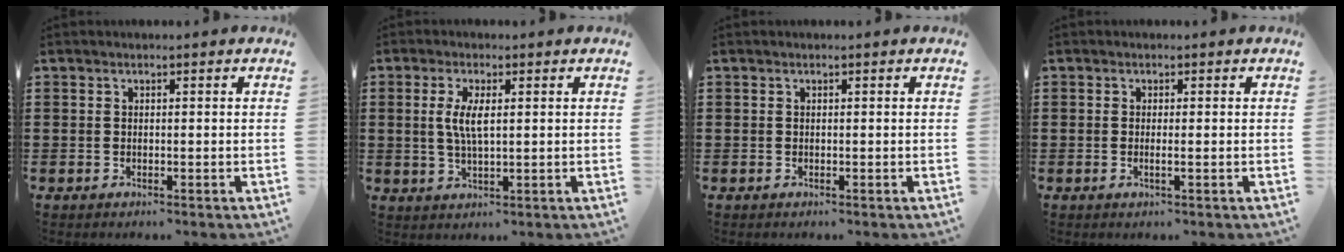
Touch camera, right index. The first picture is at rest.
{"total": 4.4, "force": [0.7, 1.2, 4.1], "torque": [-0.090, 0.002, 0.007]}
{"total": 0.0}
{"total": 1.2, "force": [-0.3, -0.1, 1.2], "torque": [-0.021, -0.006, -0.004]}